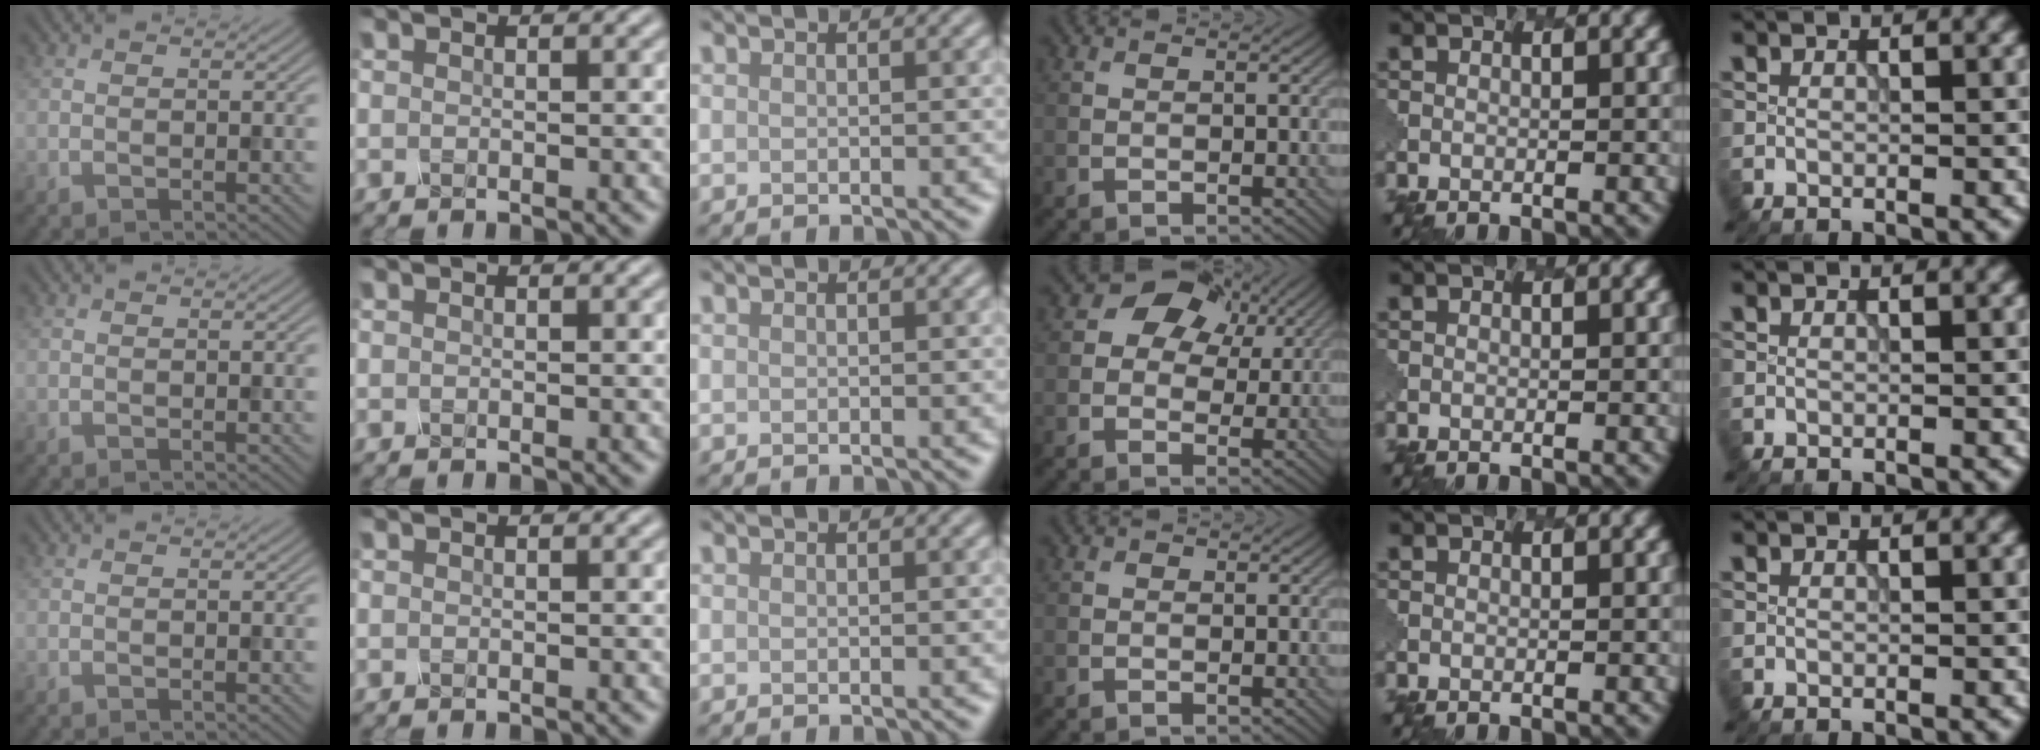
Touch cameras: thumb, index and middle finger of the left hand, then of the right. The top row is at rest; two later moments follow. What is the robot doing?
{"motion": "dispense", "object": "spray bottle"}